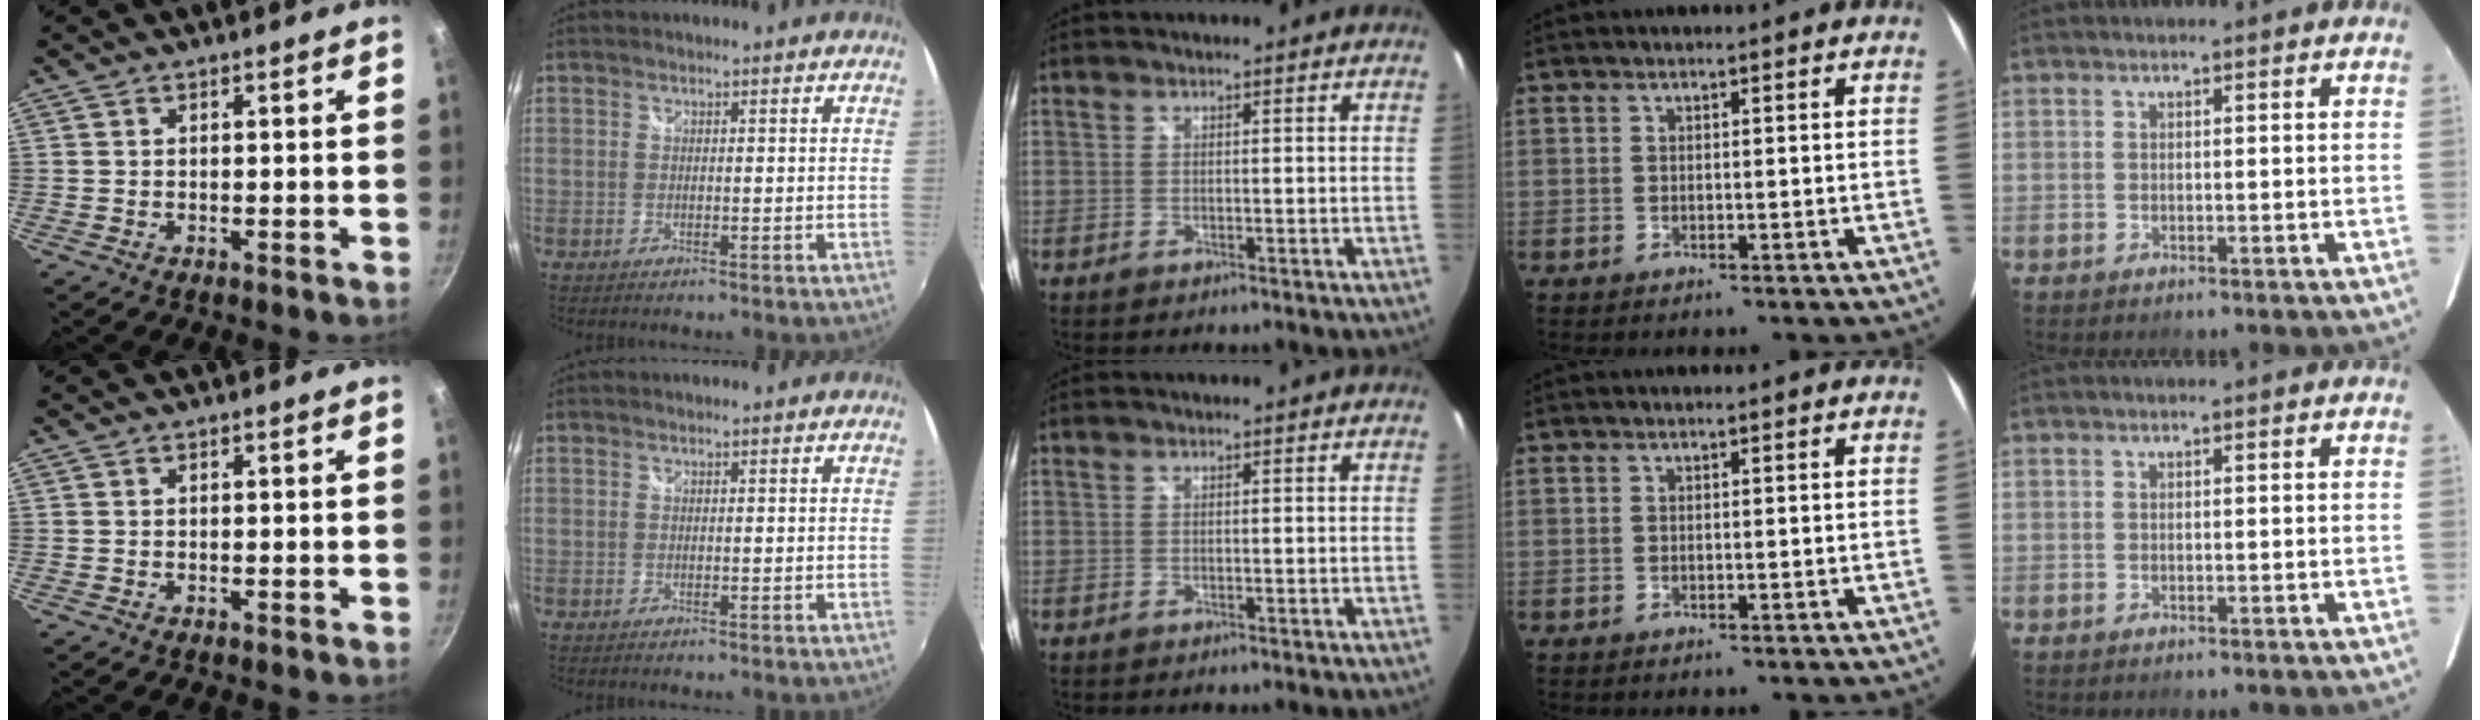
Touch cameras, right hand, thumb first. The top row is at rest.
{}